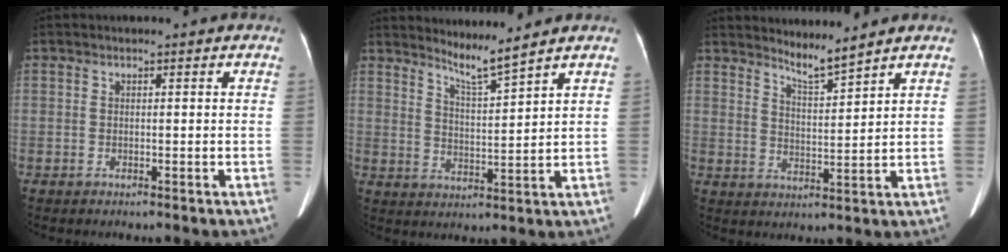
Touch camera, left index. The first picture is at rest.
{"total": 4.7, "force": [4.2, -1.5, 1.5], "torque": [-0.039, -0.024, 0.083]}
{"total": 4.0, "force": [3.8, -0.9, 1.1], "torque": [-0.030, -0.020, 0.074]}